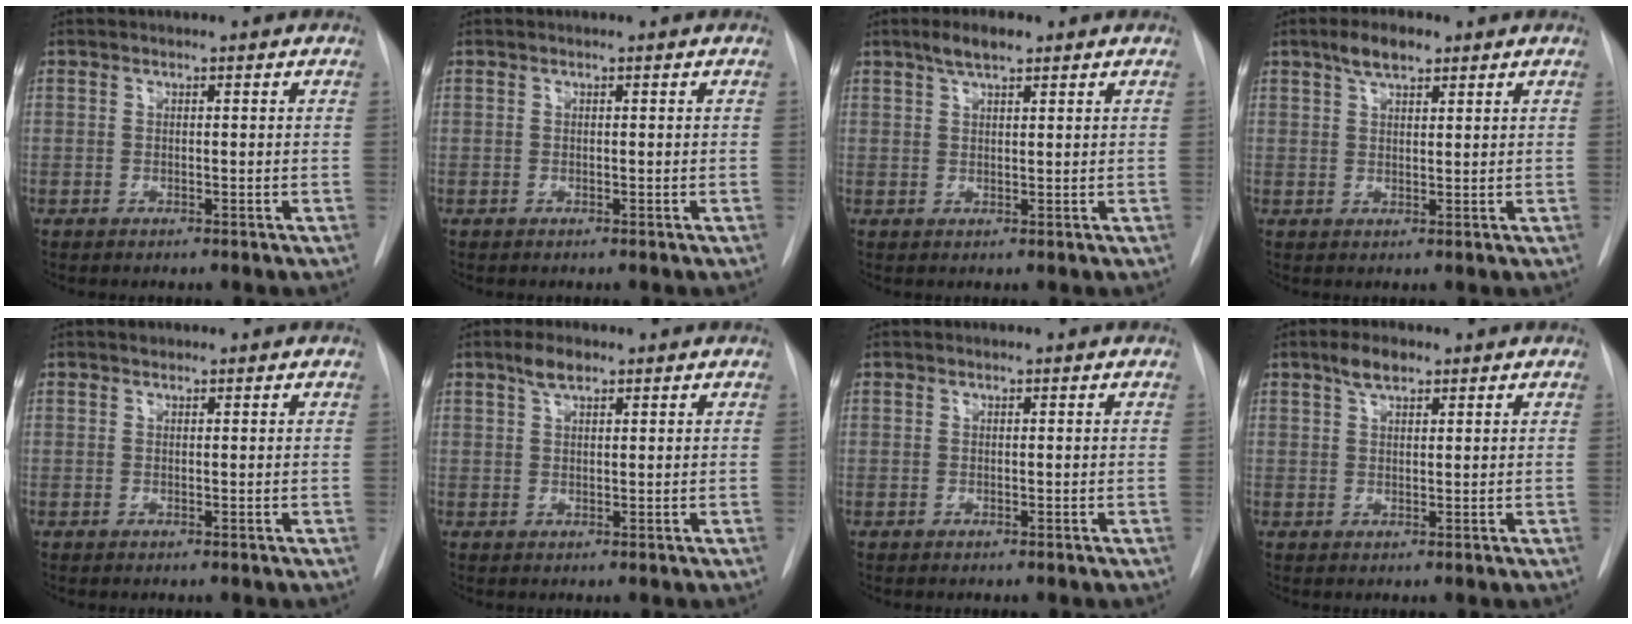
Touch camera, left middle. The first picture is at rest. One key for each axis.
{"total": 0.0}
{"total": 3.7, "fx": 2.6, "fy": 1.0, "fz": 2.5, "tx": -0.049, "ty": 0.009, "tz": 0.045}
{"total": 4.2, "fx": 2.8, "fy": 1.6, "fz": 2.7, "tx": -0.051, "ty": 0.010, "tz": 0.050}
{"total": 0.6, "fx": 0.5, "fy": 0.4, "fz": 0.1, "tx": -0.004, "ty": 0.002, "tz": 0.007}
{"total": 2.8, "fx": 1.9, "fy": 1.0, "fz": 1.8, "tx": -0.036, "ty": 0.007, "tz": 0.036}
{"total": 0.0}
{"total": 3.2, "fx": 2.2, "fy": 1.3, "fz": 2.0, "tx": -0.039, "ty": 0.008, "tz": 0.040}